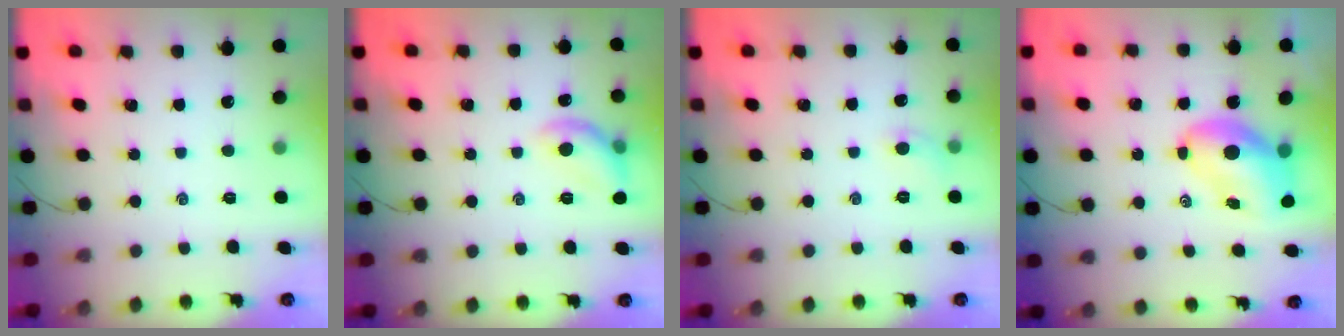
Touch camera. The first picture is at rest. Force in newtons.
{"total": 9.2, "press": 9.2, "slide": 0.2}
{"total": 4.8, "press": 4.5, "slide": 1.6}
{"total": 9.3, "press": 9.1, "slide": 1.9}